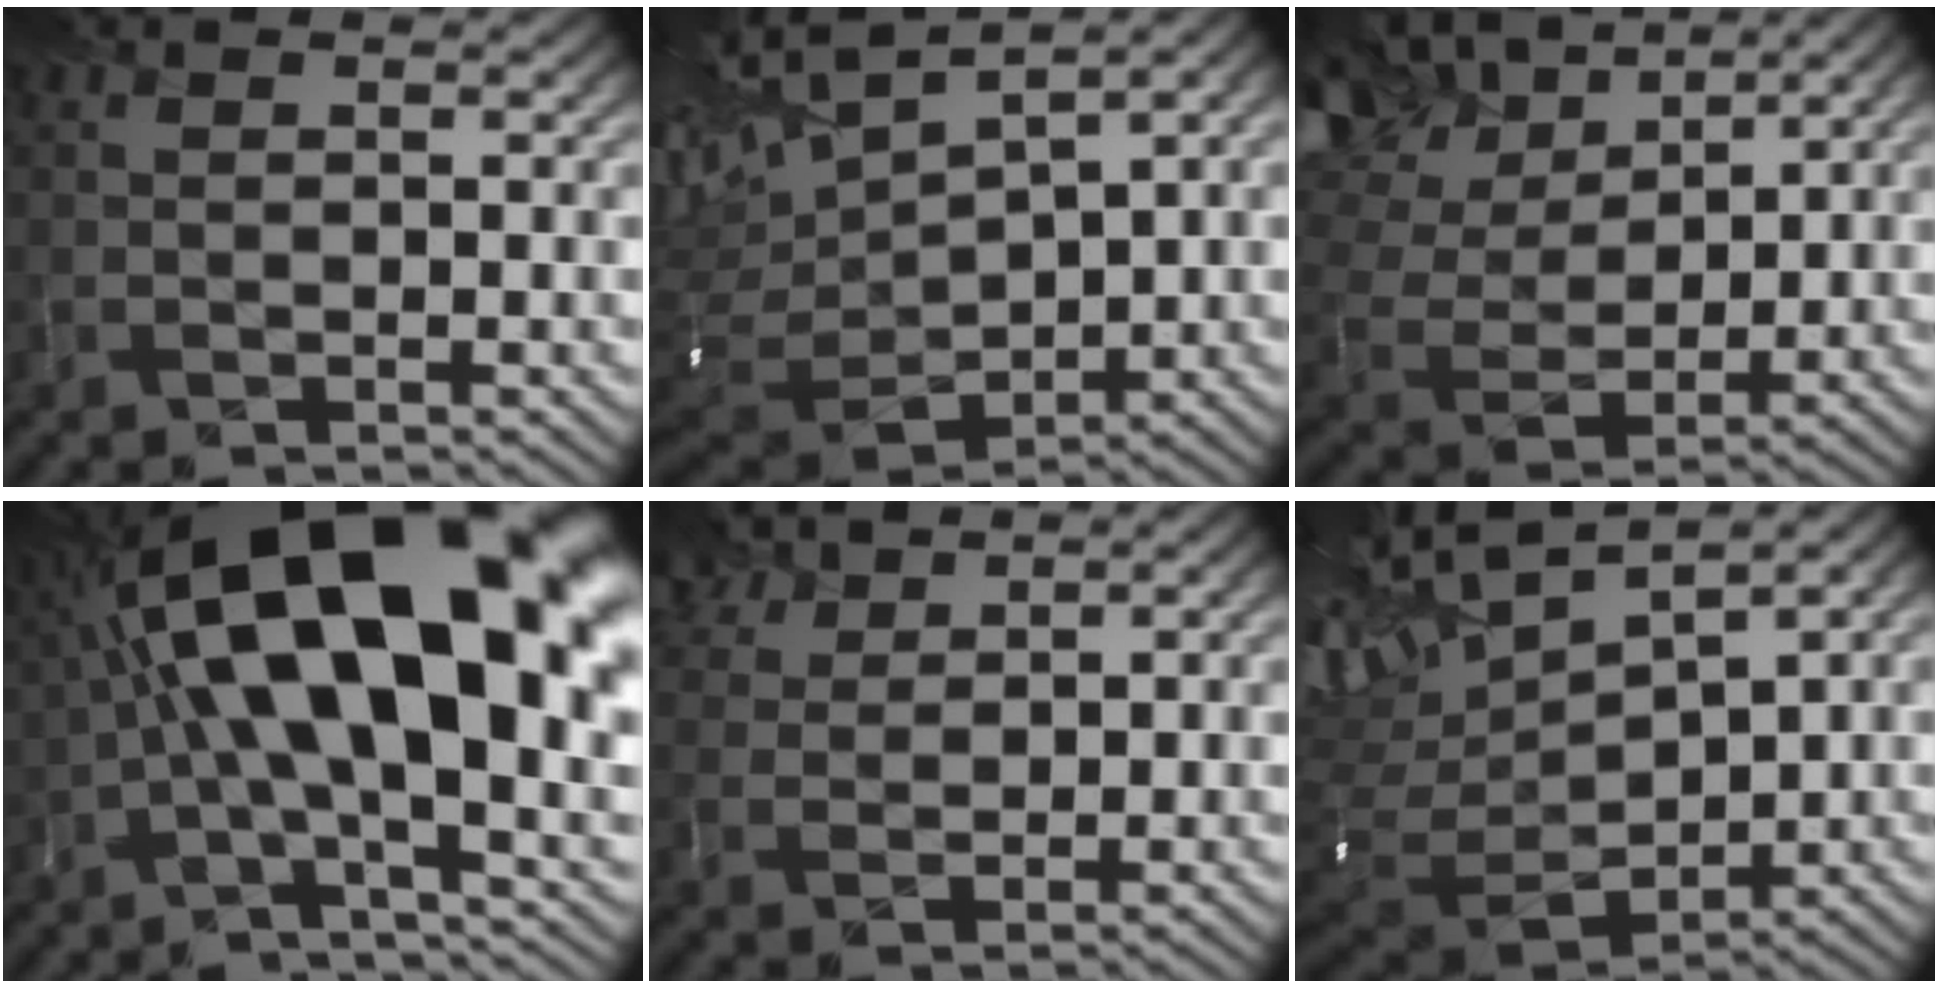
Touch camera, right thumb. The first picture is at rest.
{"total": 12.6, "force": [3.9, 5.4, 10.7], "torque": [-0.230, 0.007, 0.101]}
{"total": 14.5, "force": [9.0, 7.3, 8.7], "torque": [-0.219, 0.037, 0.142]}
{"total": 19.5, "force": [2.1, 8.2, 17.6], "torque": [-0.311, 0.018, 0.038]}
{"total": 4.1, "force": [3.5, 1.7, 1.0], "torque": [-0.034, 0.007, 0.072]}
{"total": 13.9, "force": [4.8, 5.9, 11.6], "torque": [-0.241, 0.021, 0.126]}